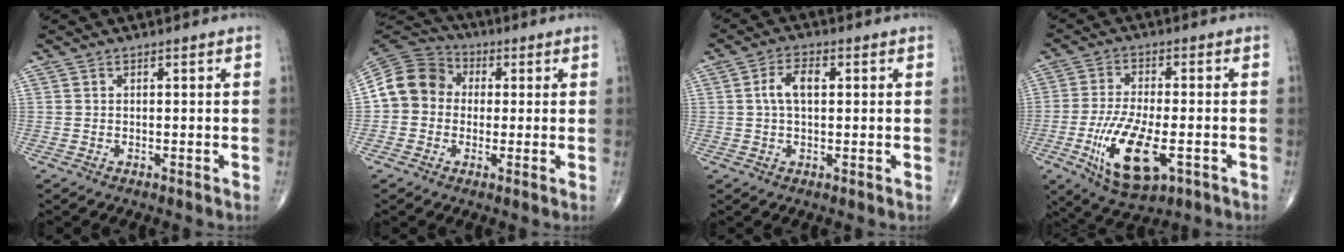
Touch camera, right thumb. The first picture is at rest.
{"total": 11.2, "force": [0.5, 9.9, 5.3], "torque": [-0.086, 0.032, -0.005]}
{"total": 5.2, "force": [0.8, 2.8, 4.3], "torque": [-0.085, 0.013, 0.012]}
{"total": 13.9, "force": [-4.3, 5.8, 11.9], "torque": [-0.227, -0.001, -0.067]}